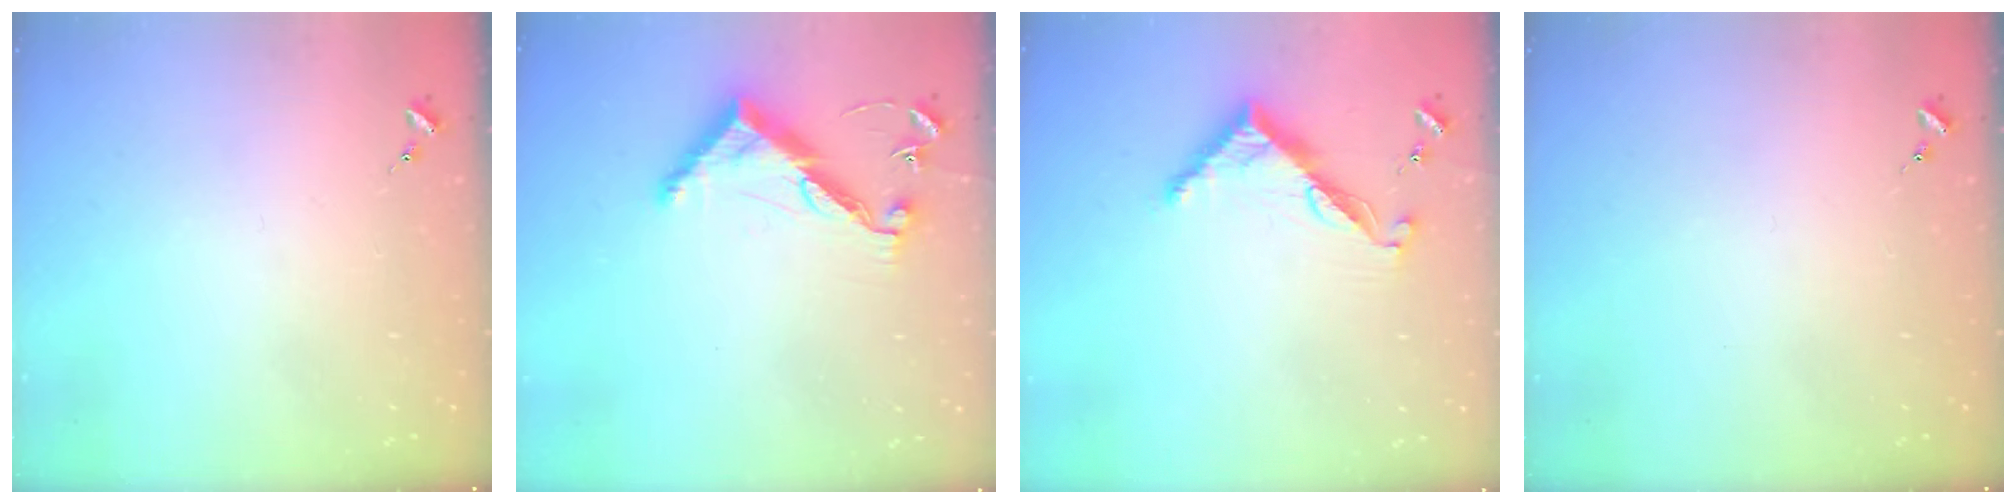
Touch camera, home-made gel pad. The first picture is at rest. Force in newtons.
{"total": 10.2, "press": 10.2, "slide": 0.4}
{"total": 8.7, "press": 8.7, "slide": 0.6}
{"total": 0.0}